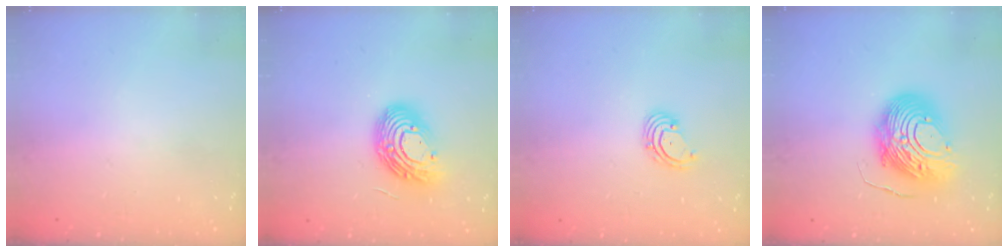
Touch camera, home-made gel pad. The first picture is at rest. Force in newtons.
{"total": 13.7, "press": 13.7, "slide": 0.5}
{"total": 2.7, "press": 2.7, "slide": 0.6}
{"total": 13.7, "press": 13.7, "slide": 1.3}